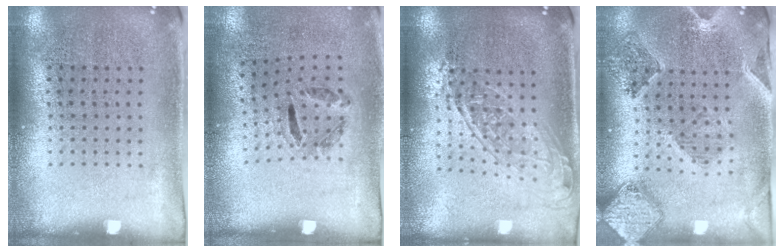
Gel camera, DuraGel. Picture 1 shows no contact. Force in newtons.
{"total": 1.3, "press": 0.7, "slide": 1.1}
{"total": 1.7, "press": 1.4, "slide": 1.0}
{"total": 1.4, "press": 1.4, "slide": 0.4}